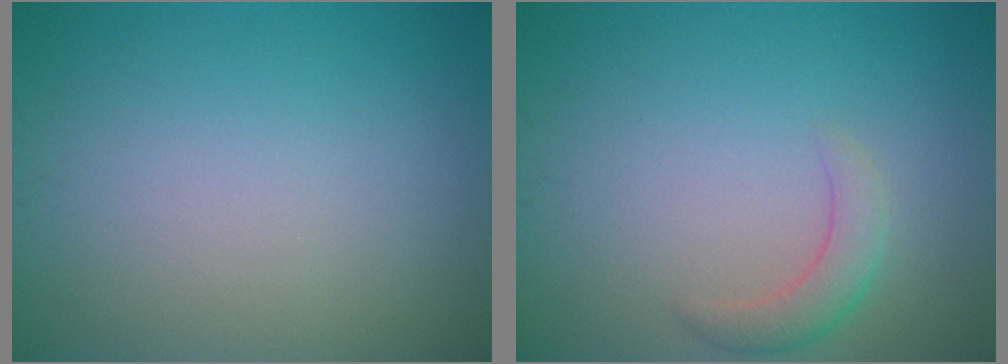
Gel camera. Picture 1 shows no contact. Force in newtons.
{"total": 2.2, "press": 2.1, "slide": 0.2}